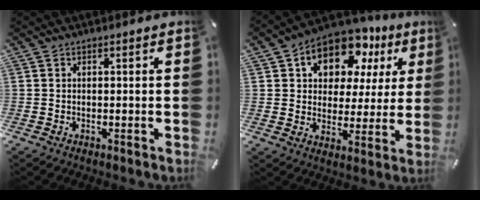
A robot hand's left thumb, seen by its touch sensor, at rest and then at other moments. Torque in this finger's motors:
{"motor_torque": [2.36, 2.38, 1.60, -1.17, 0.13]}